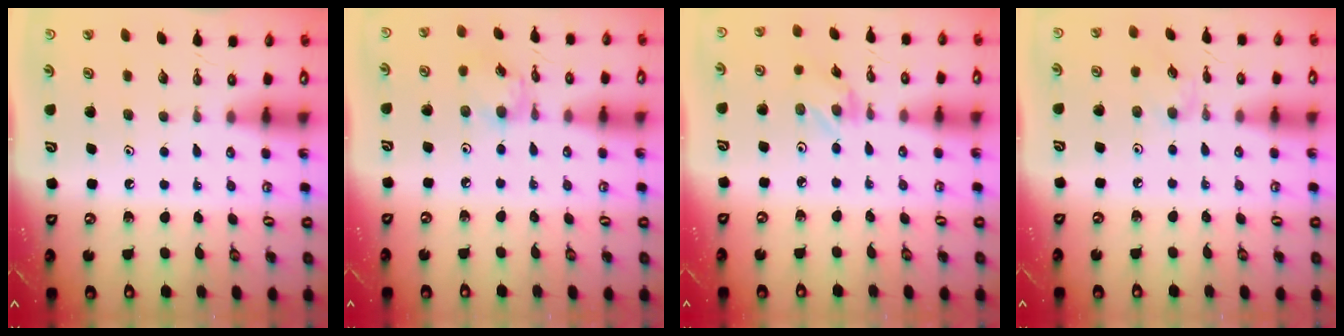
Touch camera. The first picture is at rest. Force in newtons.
{"total": 6.9, "press": 6.9, "slide": 0.4}
{"total": 1.1, "press": 1.0, "slide": 0.4}
{"total": 1.7, "press": 1.7, "slide": 0.4}